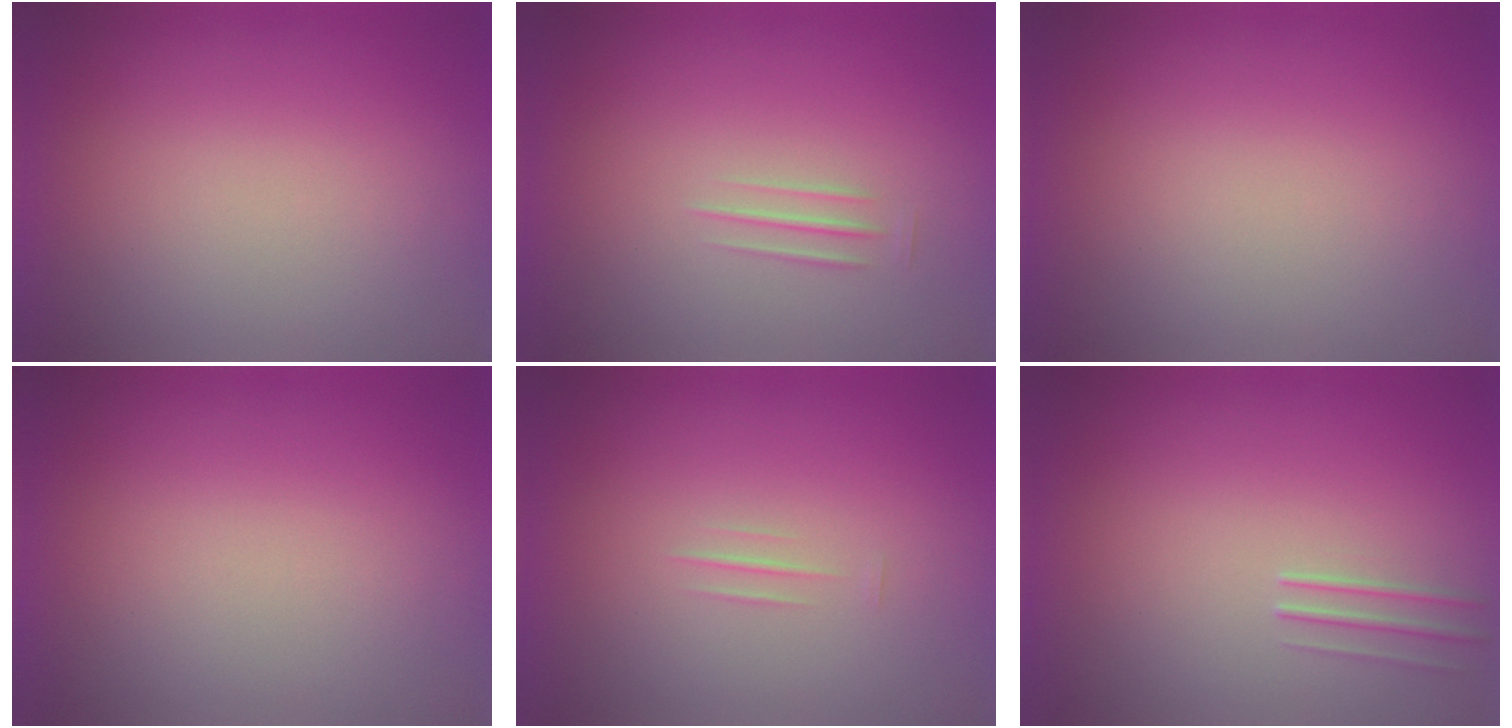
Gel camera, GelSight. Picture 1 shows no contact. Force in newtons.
{"total": 1.4}
{"total": 0.0}
{"total": 0.0}
{"total": 1.3}
{"total": 1.2}